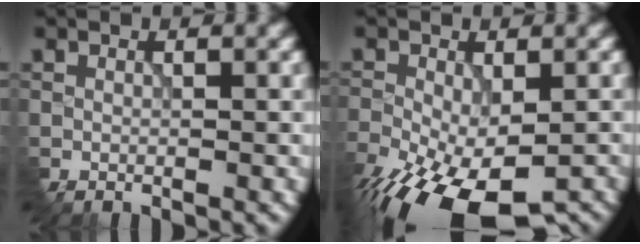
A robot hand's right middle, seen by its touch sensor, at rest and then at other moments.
{"total": 12.9, "force": [-7.8, 5.8, 8.4], "torque": [-0.166, -0.056, -0.111]}